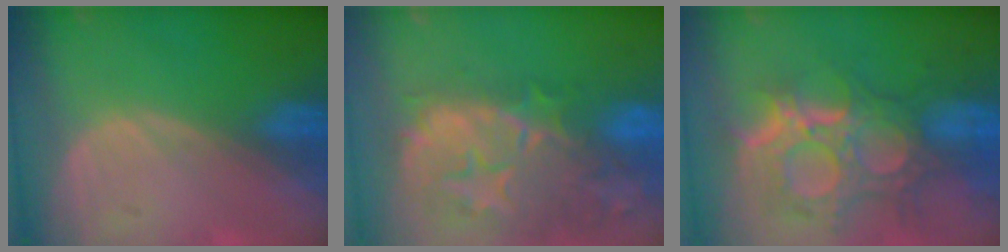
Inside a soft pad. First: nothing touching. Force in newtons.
{"total": 14.2, "press": 12.0, "slide": 7.6}
{"total": 11.9, "press": 10.7, "slide": 5.3}